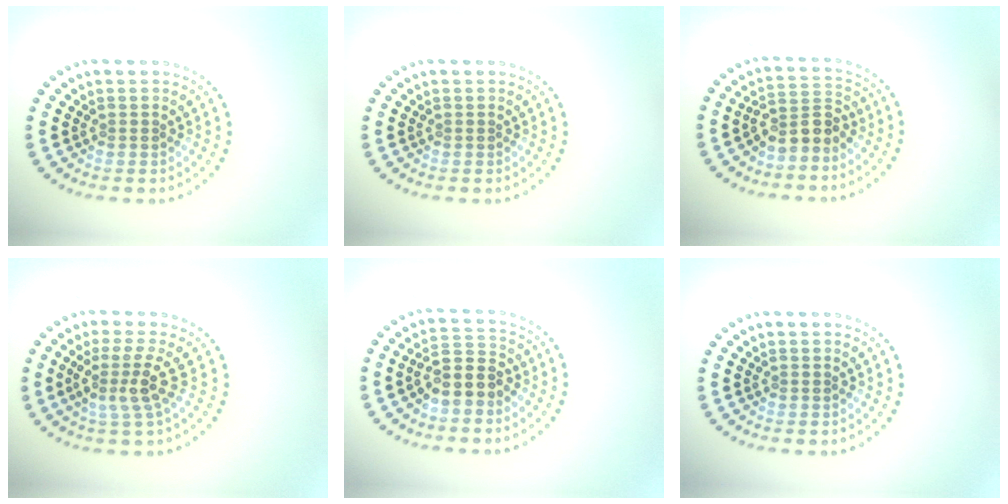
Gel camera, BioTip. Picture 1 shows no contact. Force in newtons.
{"total": 0.0}
{"total": 2.8, "press": 2.4, "slide": 1.4}
{"total": 3.1, "press": 2.3, "slide": 2.1}
{"total": 3.2, "press": 3.0, "slide": 1.2}
{"total": 0.0}